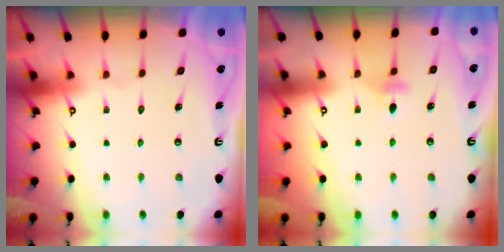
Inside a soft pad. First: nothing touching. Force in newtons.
{"total": 3.6, "press": 3.5, "slide": 1.0}